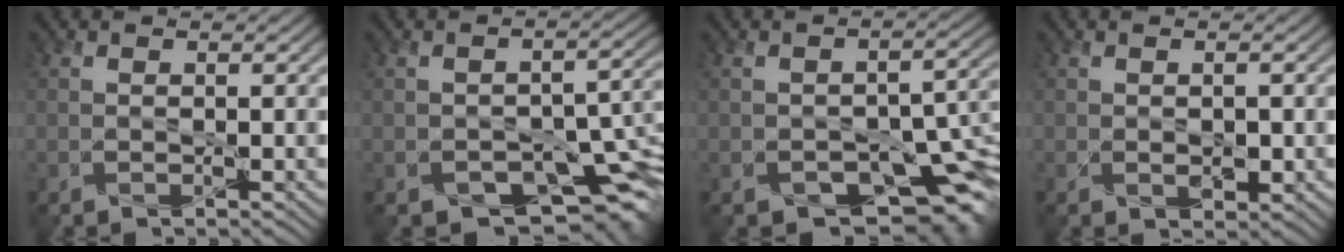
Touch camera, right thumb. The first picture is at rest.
{"total": 8.8, "force": [-4.5, 5.0, 5.7], "torque": [-0.077, -0.032, -0.058]}
{"total": 9.8, "force": [-5.0, 5.5, 6.4], "torque": [-0.087, -0.031, -0.064]}
{"total": 1.7, "force": [-0.2, 1.1, 1.3], "torque": [-0.024, -0.007, 0.002]}